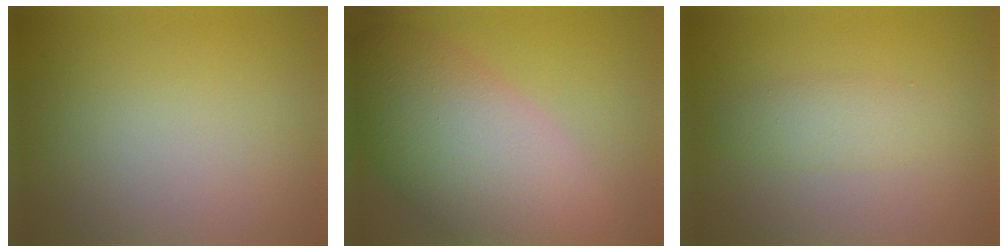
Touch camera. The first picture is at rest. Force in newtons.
{"total": 12.2, "press": 12.2, "slide": 0.9}
{"total": 1.9, "press": 1.9, "slide": 0.1}